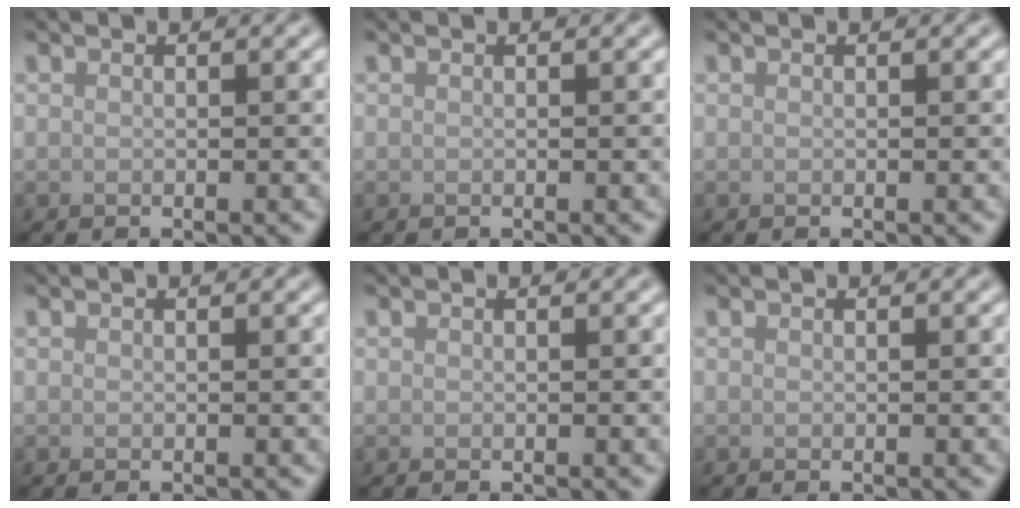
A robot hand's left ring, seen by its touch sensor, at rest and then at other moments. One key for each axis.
{"total": 0.0}
{"total": 0.0}
{"total": 0.0}
{"total": 0.0}
{"total": 0.0}